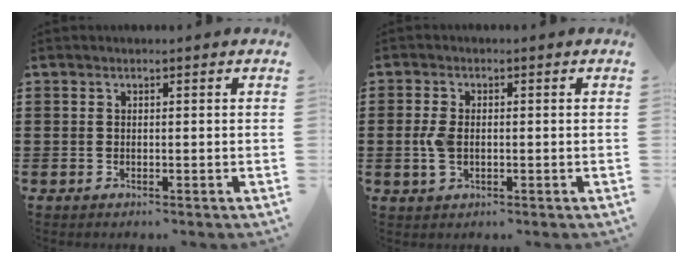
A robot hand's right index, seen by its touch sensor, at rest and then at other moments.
{"total": 3.5, "force": [-0.2, 2.0, 2.8], "torque": [-0.071, 0.001, -0.008]}